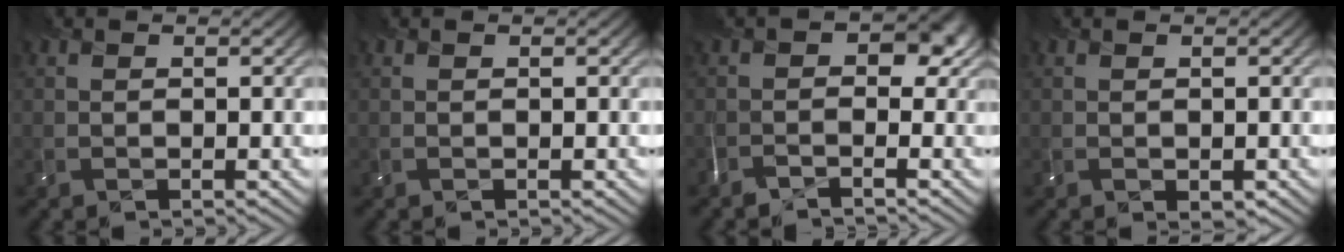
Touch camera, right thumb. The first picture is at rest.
{"total": 0.0}
{"total": 2.8, "force": [-1.5, 1.2, 2.1], "torque": [-0.022, -0.002, -0.036]}
{"total": 1.5, "force": [-0.6, 0.9, 1.0], "torque": [-0.021, -0.009, -0.007]}